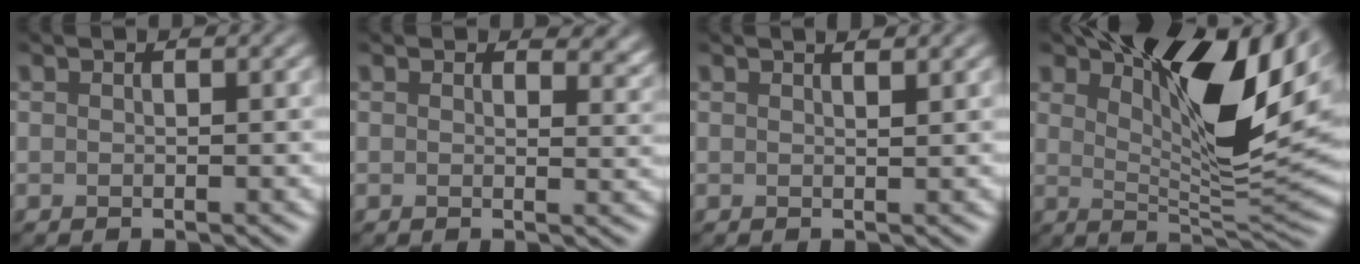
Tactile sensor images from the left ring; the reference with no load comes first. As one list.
[{"total": 2.4, "force": [1.8, 1.1, 1.2], "torque": [-0.015, -0.006, 0.021]}, {"total": 1.4, "force": [1.0, 0.3, 0.8], "torque": [-0.009, 0.000, 0.010]}, {"total": 13.4, "force": [6.2, 4.8, 10.9], "torque": [-0.158, 0.012, 0.106]}]